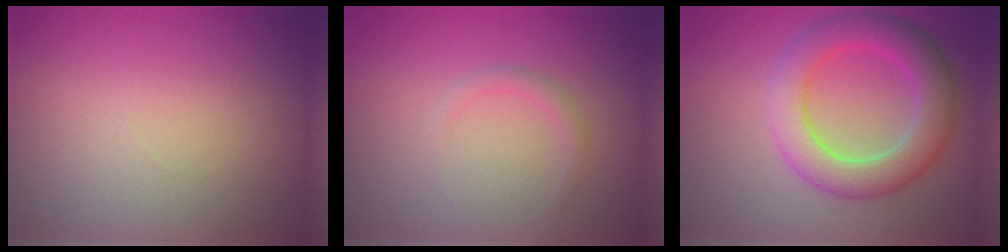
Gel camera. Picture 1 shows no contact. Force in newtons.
{"total": 1.0, "press": 1.0, "slide": 0.1}
{"total": 6.4, "press": 6.4, "slide": 0.3}